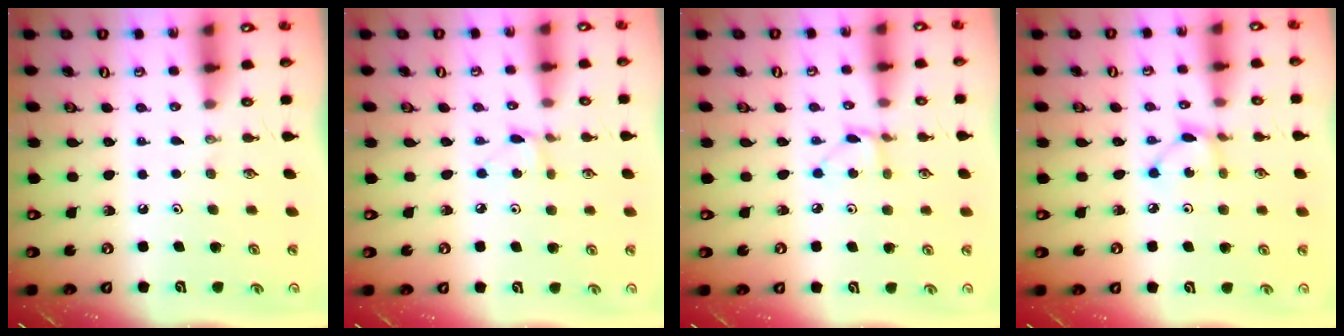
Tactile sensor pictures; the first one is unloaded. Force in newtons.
{"total": 3.5, "press": 3.5, "slide": 0.4}
{"total": 2.8, "press": 2.7, "slide": 0.3}
{"total": 2.7, "press": 2.7, "slide": 0.1}